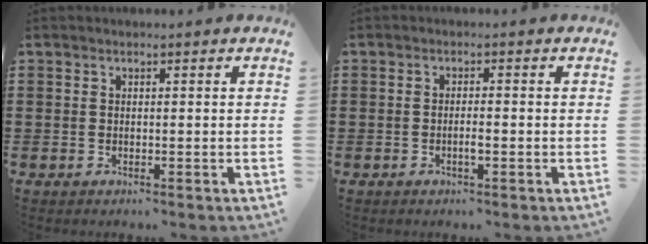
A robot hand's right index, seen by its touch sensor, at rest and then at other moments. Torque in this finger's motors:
{"motor_torque": [0.09, 0.06, 0.09, 0.01]}